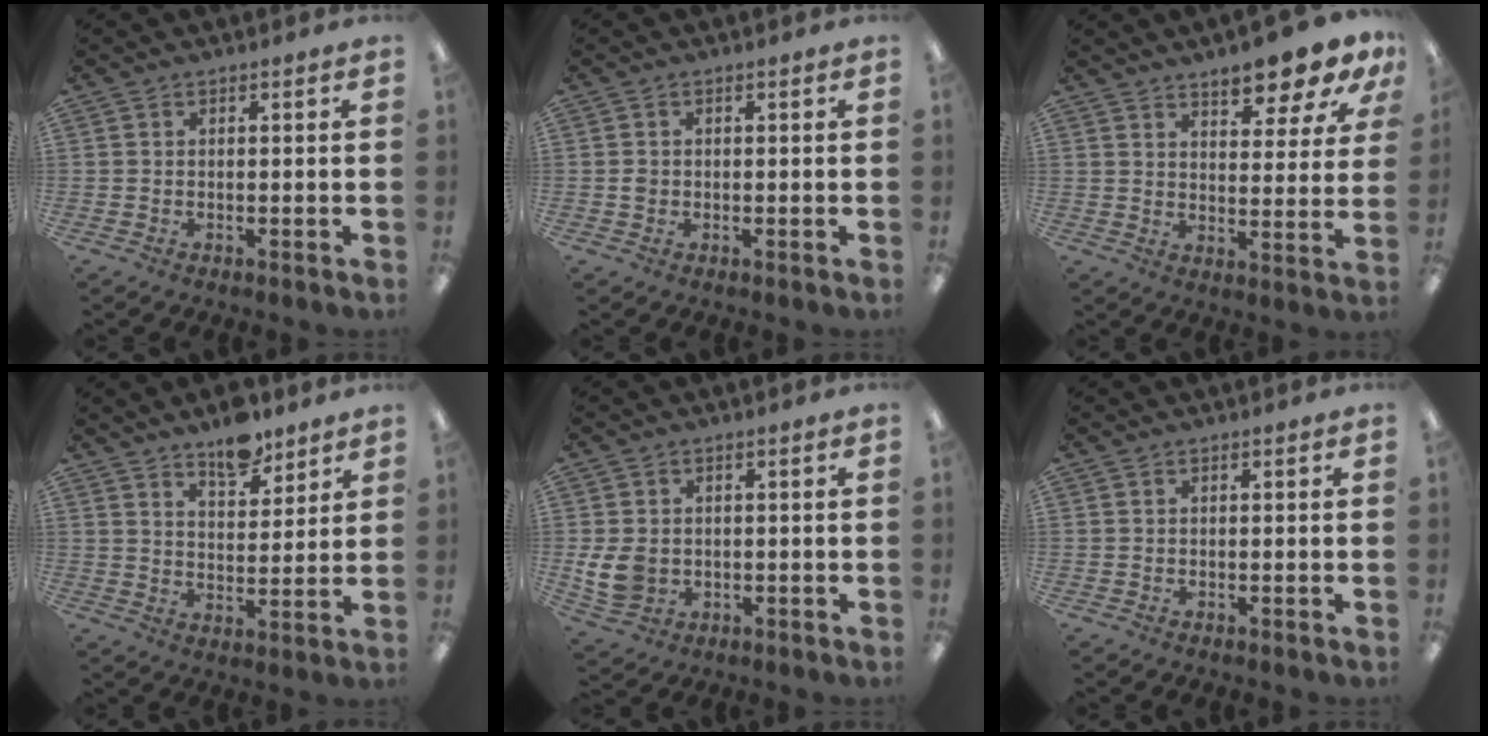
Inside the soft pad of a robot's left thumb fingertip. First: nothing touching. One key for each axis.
{"total": 1.1, "fx": 0.0, "fy": 1.0, "fz": 0.5, "tx": -0.009, "ty": 0.004, "tz": -0.002}
{"total": 9.8, "fx": 8.1, "fy": 2.5, "fz": 4.9, "tx": -0.053, "ty": -0.057, "tz": 0.137}
{"total": 9.0, "fx": 7.1, "fy": 3.9, "fz": 3.9, "tx": -0.039, "ty": -0.047, "tz": 0.121}
{"total": 7.0, "fx": -0.2, "fy": 5.7, "fz": 4.1, "tx": -0.092, "ty": 0.005, "tz": 0.000}
{"total": 0.0}